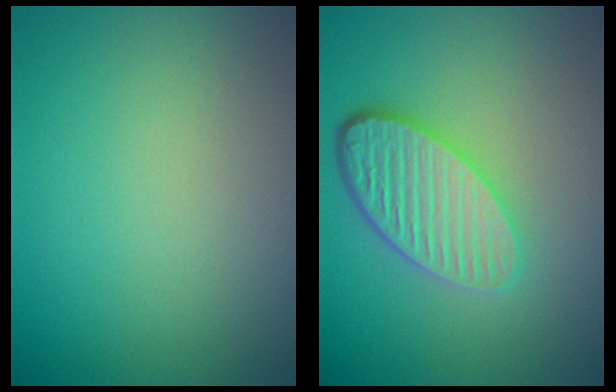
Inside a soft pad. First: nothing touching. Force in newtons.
{"total": 5.3, "press": 3.9, "slide": 3.6}